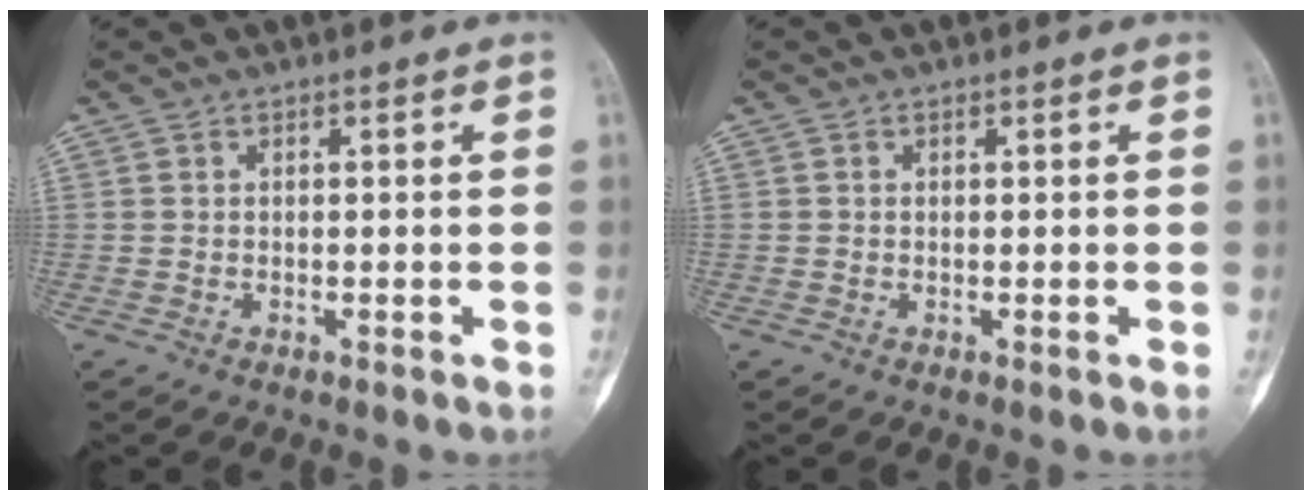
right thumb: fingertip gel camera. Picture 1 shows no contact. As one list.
[{"total": 0.0}]